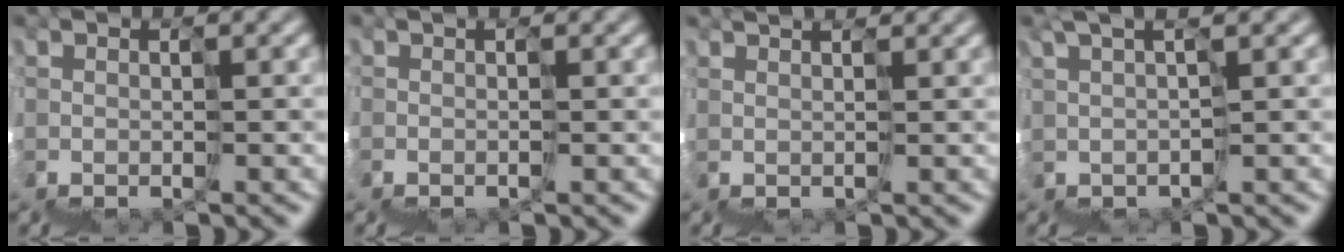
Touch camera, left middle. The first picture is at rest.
{"total": 1.0, "force": [-0.1, 0.5, 0.9], "torque": [-0.011, -0.005, -0.001]}
{"total": 2.6, "force": [2.5, 0.5, 0.6], "torque": [-0.002, 0.020, 0.044]}
{"total": 2.2, "force": [2.1, -0.3, 0.5], "torque": [-0.027, 0.014, 0.034]}